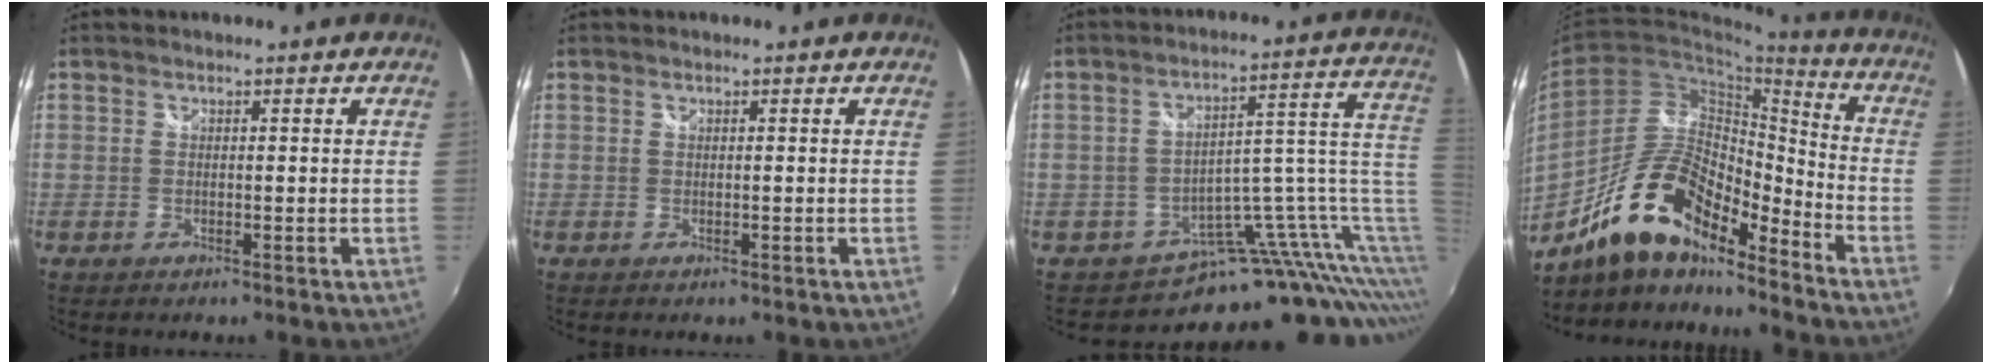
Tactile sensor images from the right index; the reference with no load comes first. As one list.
[{"total": 0.0}, {"total": 11.0, "force": [-6.5, 4.9, 7.4], "torque": [-0.074, 0.027, -0.108]}, {"total": 17.5, "force": [-12.6, 5.8, 10.7], "torque": [-0.200, 0.007, -0.235]}]